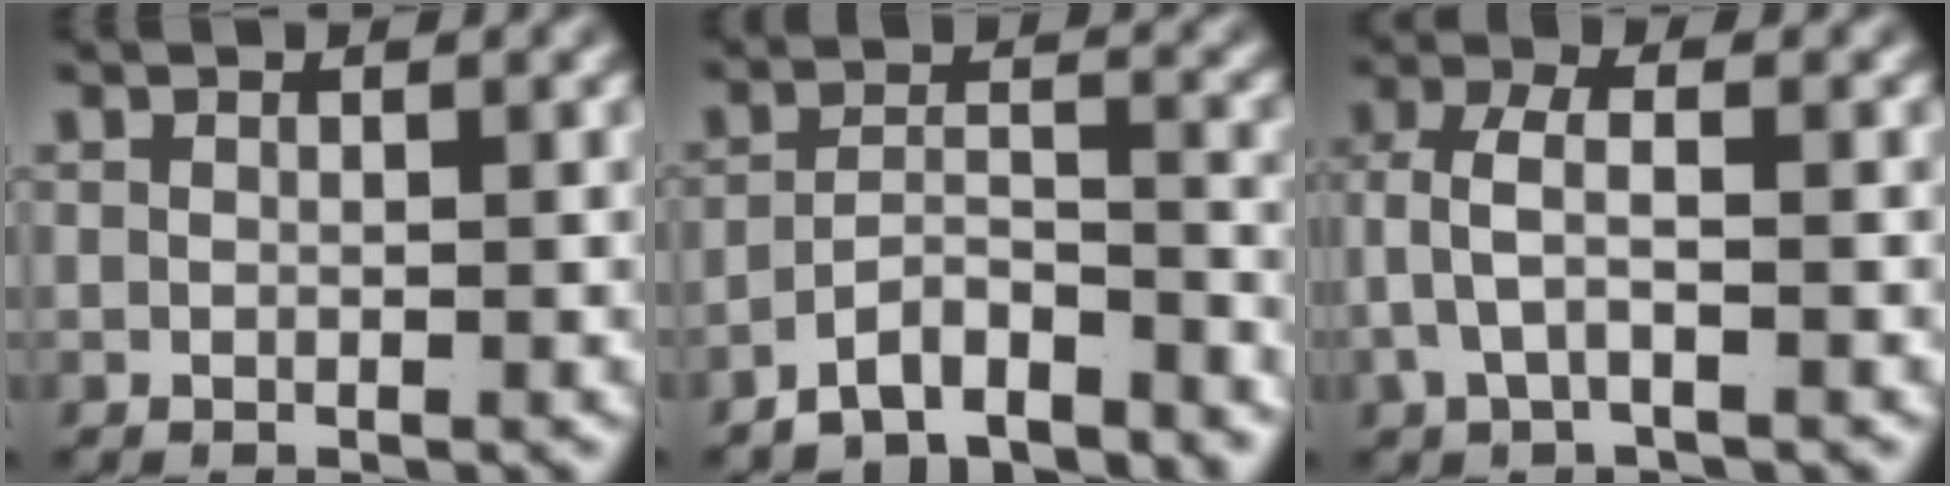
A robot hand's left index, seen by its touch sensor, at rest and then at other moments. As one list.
[{"total": 6.6, "force": [-5.8, 2.3, 2.1], "torque": [-0.039, -0.028, -0.092]}, {"total": 3.6, "force": [-0.6, 1.9, 3.0], "torque": [-0.076, -0.013, -0.005]}]